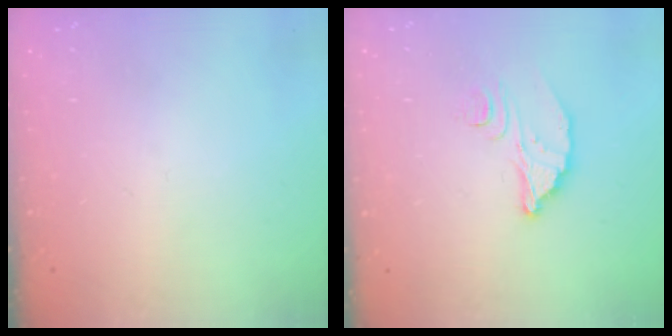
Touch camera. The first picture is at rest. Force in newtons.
{"total": 6.3, "press": 6.3, "slide": 0.5}